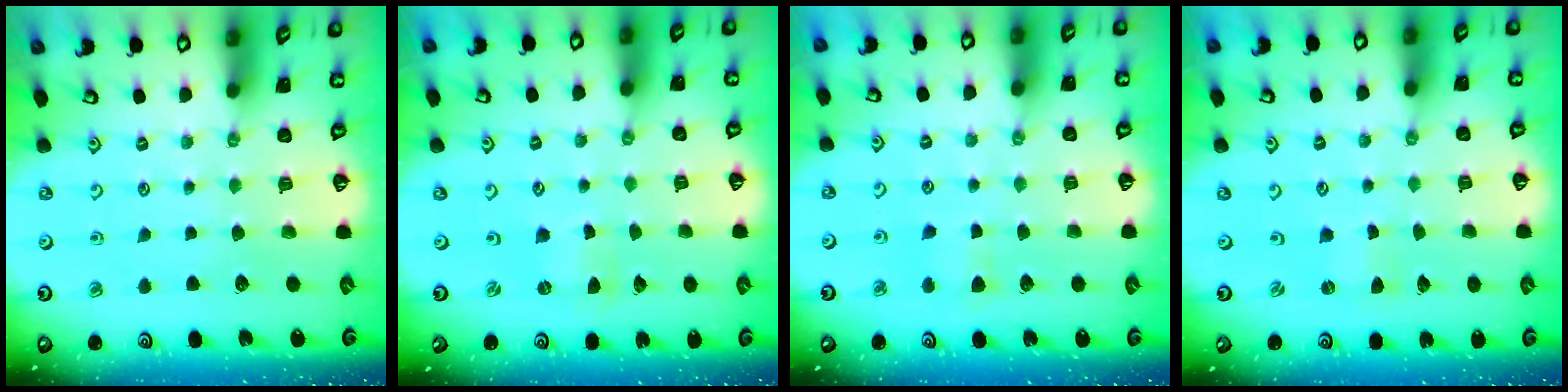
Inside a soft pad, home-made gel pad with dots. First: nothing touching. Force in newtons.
{"total": 0.0}
{"total": 4.1, "press": 4.0, "slide": 0.8}
{"total": 0.0}